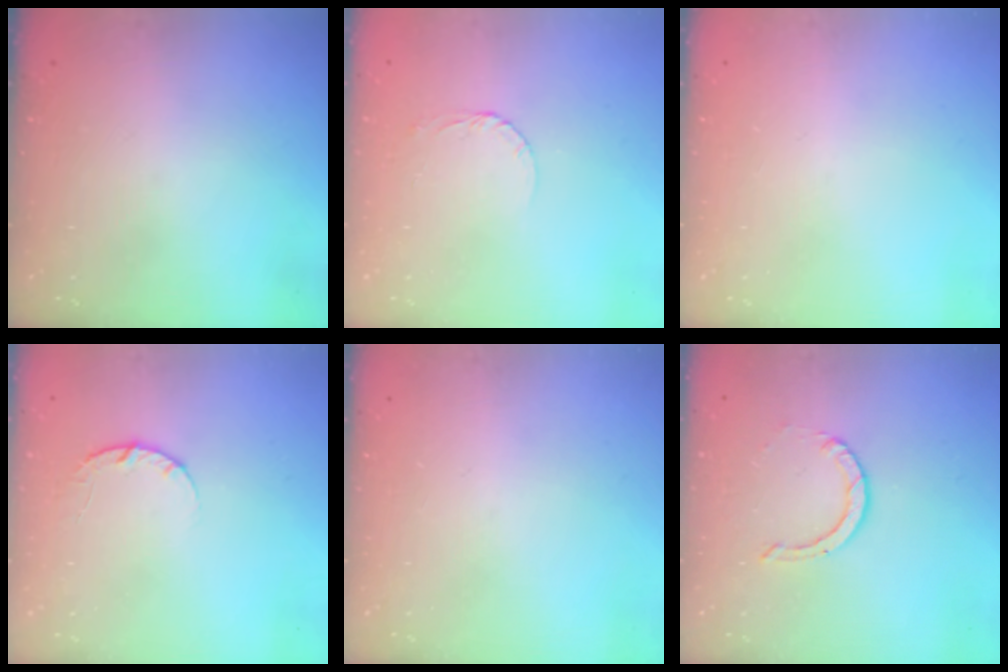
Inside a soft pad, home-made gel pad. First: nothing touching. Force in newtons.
{"total": 2.6, "press": 2.6, "slide": 0.1}
{"total": 0.0}
{"total": 3.2, "press": 3.1, "slide": 0.5}
{"total": 0.0}
{"total": 2.0, "press": 2.0, "slide": 0.2}